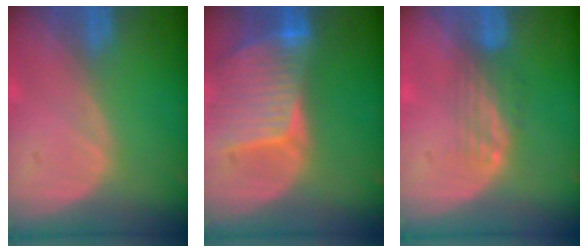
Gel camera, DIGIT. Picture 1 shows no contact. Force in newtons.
{"total": 8.8, "press": 7.8, "slide": 4.1}
{"total": 3.3, "press": 2.7, "slide": 1.9}